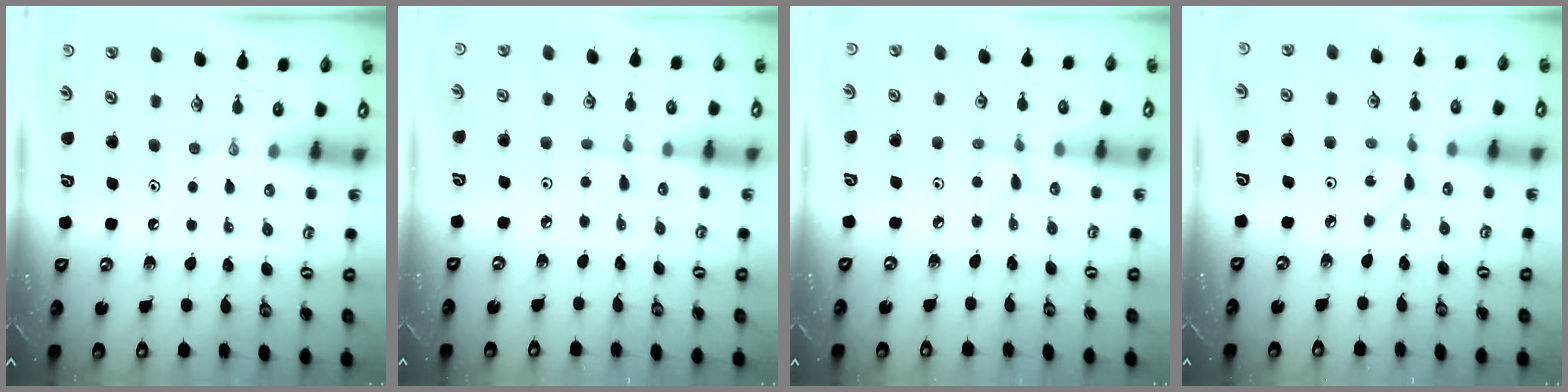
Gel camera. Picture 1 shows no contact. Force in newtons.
{"total": 1.9, "press": 1.9, "slide": 0.2}
{"total": 3.9, "press": 3.9, "slide": 0.5}
{"total": 2.0, "press": 2.0, "slide": 0.2}